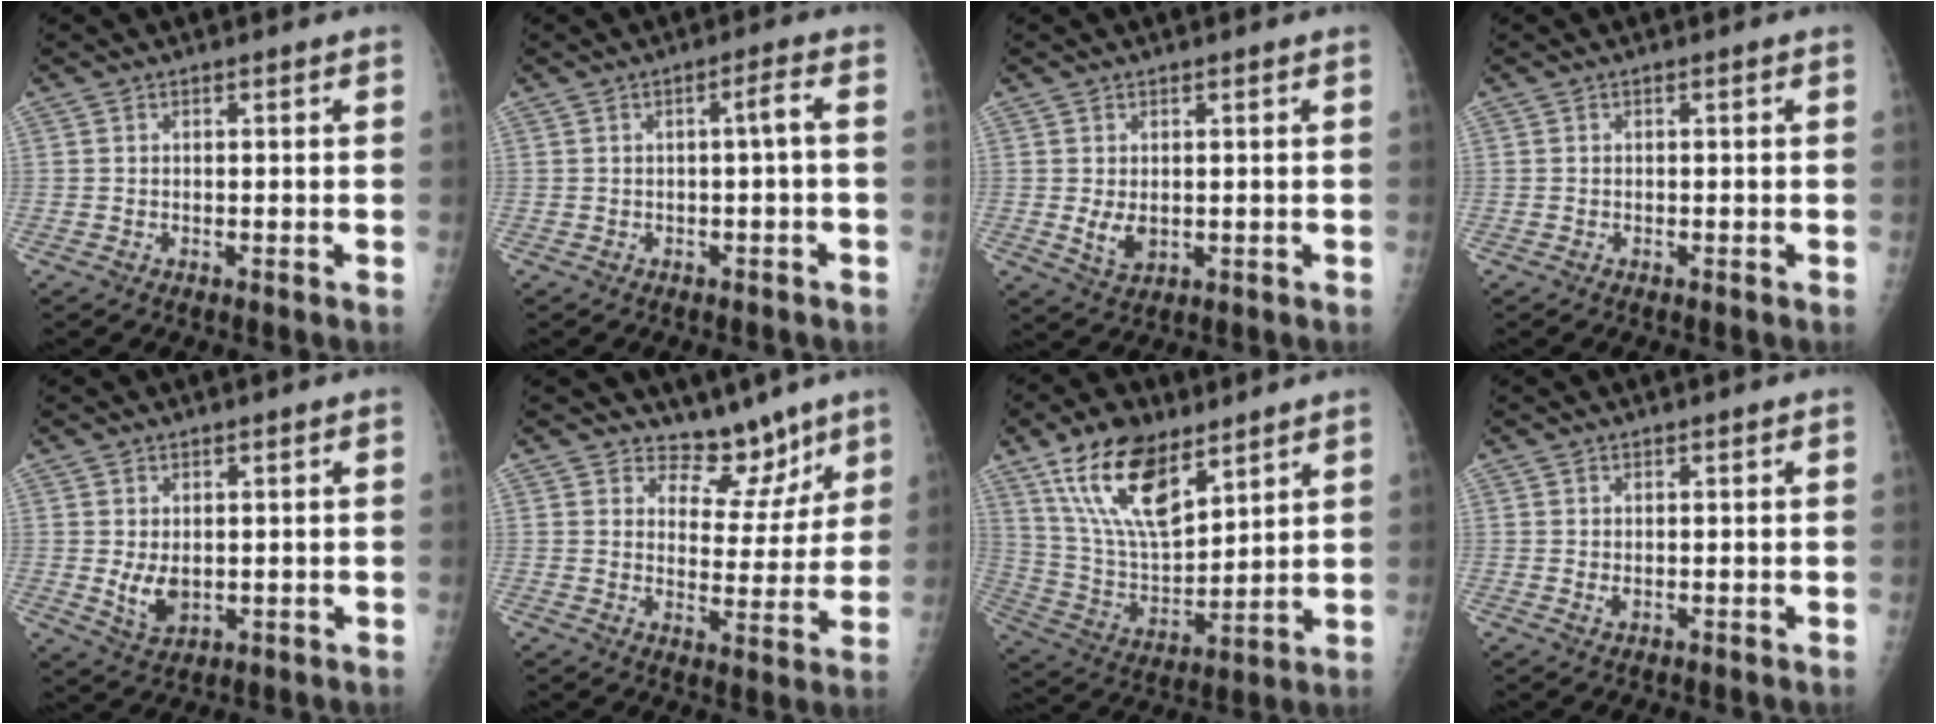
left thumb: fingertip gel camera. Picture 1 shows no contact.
{"total": 2.0, "force": [-0.3, -0.1, 1.9], "torque": [-0.035, 0.013, -0.004]}
{"total": 3.6, "force": [0.2, 2.5, 2.6], "torque": [-0.037, -0.009, 0.013]}
{"total": 0.0}
{"total": 4.5, "force": [0.4, 3.1, 3.3], "torque": [-0.050, -0.013, 0.019]}
{"total": 8.8, "force": [7.3, 4.6, 1.2], "torque": [0.024, -0.060, 0.111]}
{"total": 17.4, "force": [10.6, 7.8, 11.3], "torque": [-0.176, -0.048, 0.207]}
{"total": 1.1, "force": [0.5, 0.7, 0.7], "torque": [-0.009, -0.003, 0.011]}